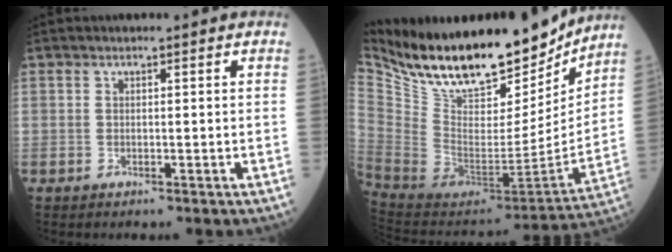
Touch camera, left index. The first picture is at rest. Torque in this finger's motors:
{"motor_torque": [0.14, -0.92, 0.26, 0.04]}